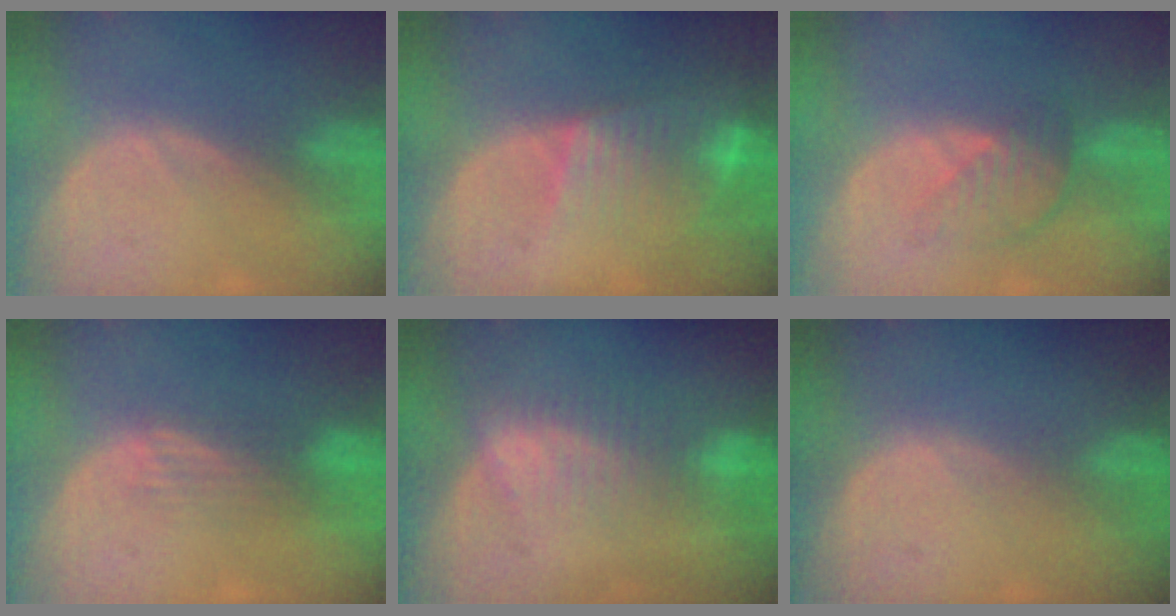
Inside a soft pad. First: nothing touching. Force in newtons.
{"total": 7.9, "press": 6.7, "slide": 4.2}
{"total": 4.7, "press": 4.2, "slide": 2.1}
{"total": 4.1, "press": 3.4, "slide": 2.3}
{"total": 7.1, "press": 6.3, "slide": 3.4}
{"total": 0.0}